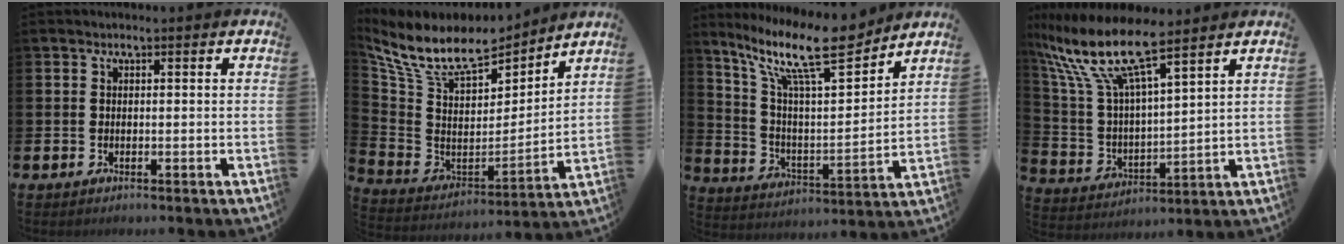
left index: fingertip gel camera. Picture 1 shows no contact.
{"total": 10.7, "force": [9.0, 3.9, 4.1], "torque": [-0.127, -0.051, 0.162]}
{"total": 14.1, "force": [10.8, 3.2, 8.5], "torque": [-0.184, -0.054, 0.187]}
{"total": 11.3, "force": [9.4, 2.0, 5.9], "torque": [-0.155, -0.051, 0.159]}